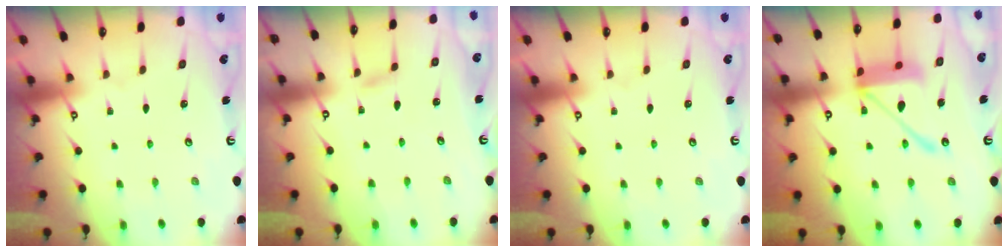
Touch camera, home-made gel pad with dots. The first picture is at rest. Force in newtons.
{"total": 2.8, "press": 2.8, "slide": 0.4}
{"total": 0.0}
{"total": 15.1, "press": 15.0, "slide": 1.8}